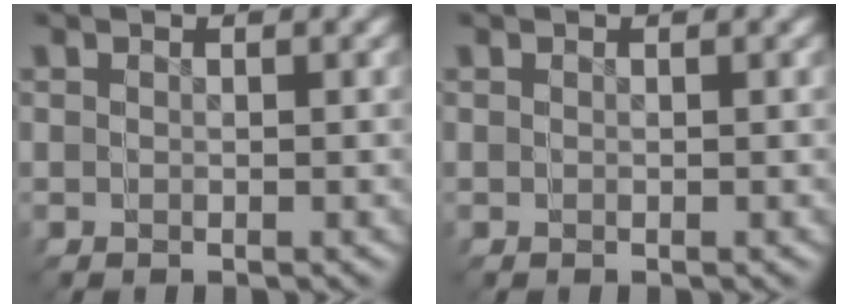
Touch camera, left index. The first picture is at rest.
{"total": 0.0}